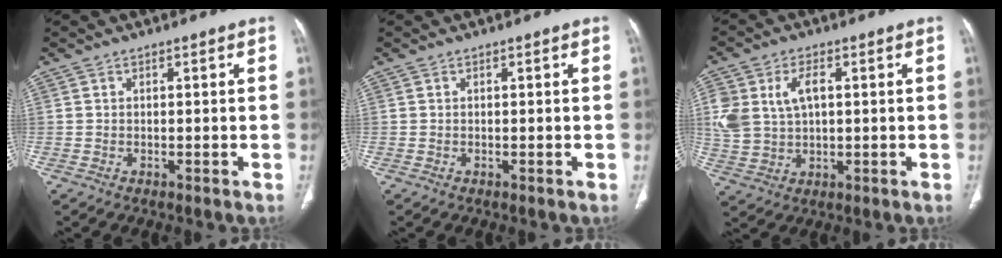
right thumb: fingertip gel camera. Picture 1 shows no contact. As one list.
[{"total": 0.0}, {"total": 9.9, "force": [2.4, 6.2, 7.4], "torque": [-0.155, 0.007, 0.055]}]